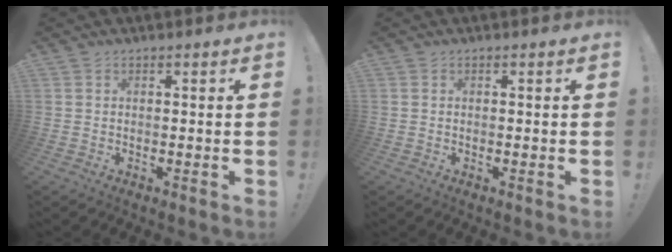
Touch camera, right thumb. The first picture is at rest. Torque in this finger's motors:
{"motor_torque": [0.05, -0.04, -0.41, 0.08, 0.10]}